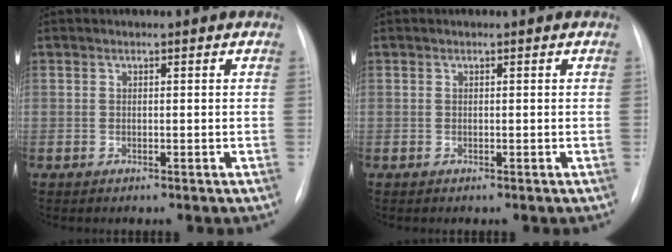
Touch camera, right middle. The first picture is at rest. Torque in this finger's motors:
{"motor_torque": [0.10, -0.35, 0.12, 0.02]}